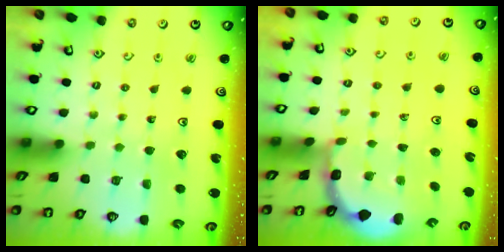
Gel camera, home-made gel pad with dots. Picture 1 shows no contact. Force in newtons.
{"total": 2.0, "press": 2.0, "slide": 0.2}